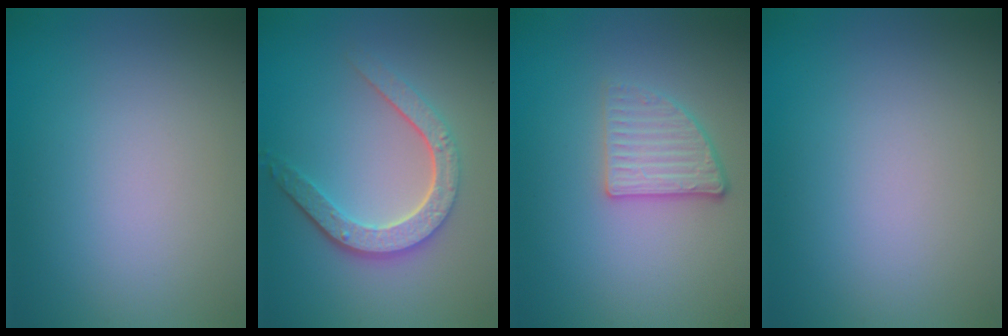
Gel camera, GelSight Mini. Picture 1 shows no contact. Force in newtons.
{"total": 4.7, "press": 3.6, "slide": 3.0}
{"total": 2.6, "press": 2.4, "slide": 1.2}
{"total": 0.0}